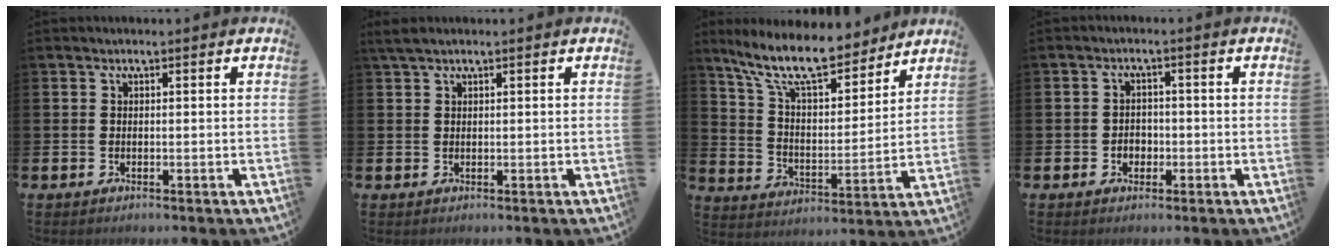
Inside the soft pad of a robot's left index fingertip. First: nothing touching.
{"total": 1.7, "force": [1.3, 0.3, 1.0], "torque": [-0.027, 0.006, 0.024]}
{"total": 12.2, "force": [10.3, 3.2, 5.8], "torque": [-0.137, -0.058, 0.179]}
{"total": 2.2, "force": [-0.7, 1.9, 0.7], "torque": [-0.005, 0.001, -0.021]}